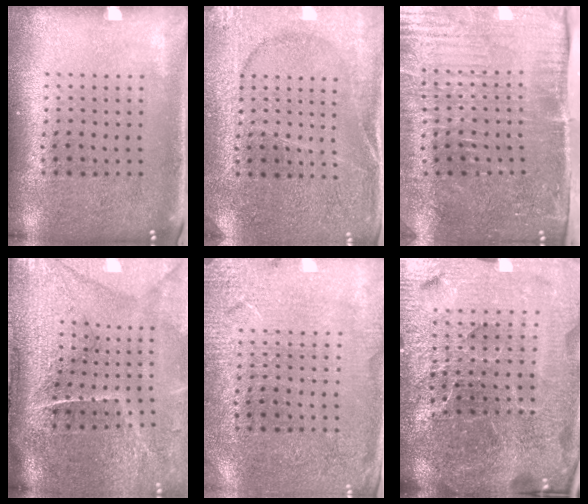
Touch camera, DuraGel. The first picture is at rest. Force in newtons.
{"total": 2.9, "press": 2.9, "slide": 0.3}
{"total": 5.3, "press": 4.5, "slide": 2.7}
{"total": 4.8, "press": 3.9, "slide": 2.7}
{"total": 2.7, "press": 2.7, "slide": 0.2}
{"total": 7.1, "press": 6.2, "slide": 3.5}